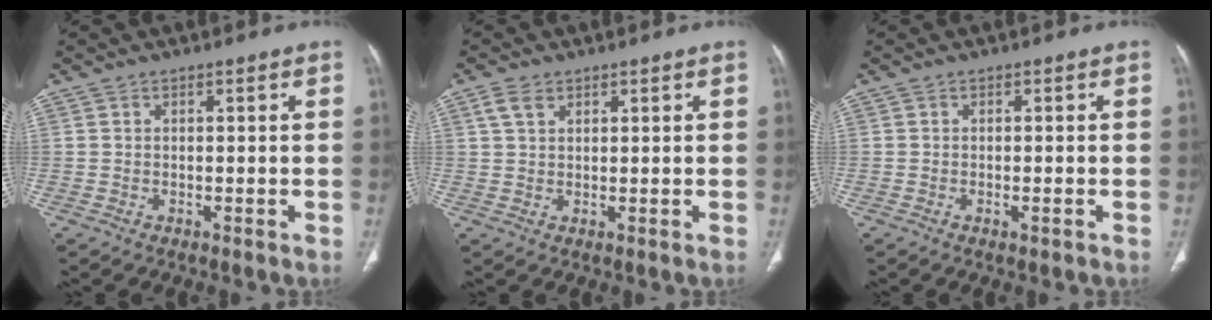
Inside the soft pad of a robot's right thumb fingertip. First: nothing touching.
{"total": 3.0, "force": [1.7, 1.9, 1.7], "torque": [-0.033, 0.002, 0.038]}
{"total": 1.1, "force": [-0.5, 0.3, 1.0], "torque": [-0.015, -0.002, -0.007]}